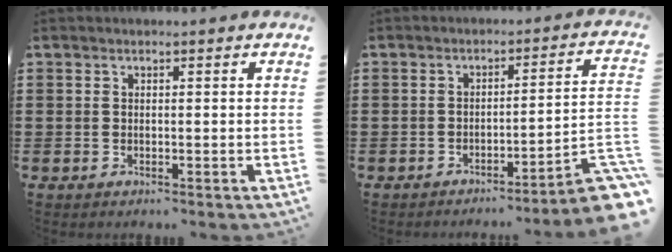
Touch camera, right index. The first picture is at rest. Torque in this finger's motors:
{"motor_torque": [0.80, -0.36, 0.91, 0.14]}